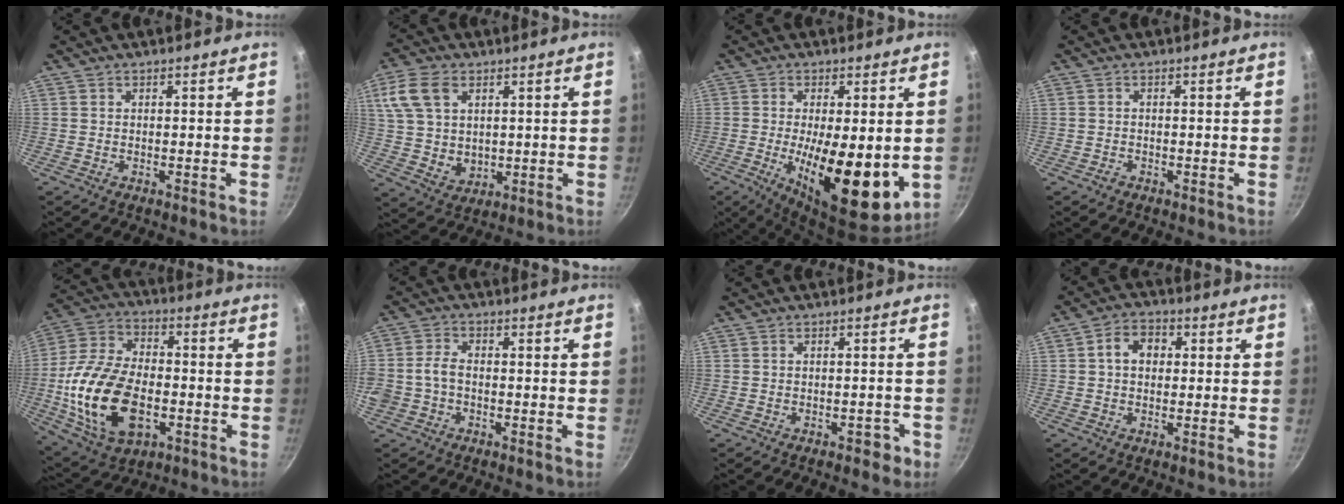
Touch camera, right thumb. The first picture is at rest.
{"total": 11.5, "force": [4.0, 8.1, 7.2], "torque": [-0.124, -0.014, 0.081]}
{"total": 16.1, "force": [-2.1, 6.0, 14.8], "torque": [-0.219, -0.013, -0.025]}
{"total": 0.9, "force": [-0.6, 0.6, 0.3], "torque": [-0.009, 0.006, -0.013]}
{"total": 21.7, "force": [-4.6, 13.1, 16.7], "torque": [-0.318, 0.021, -0.078]}
{"total": 5.5, "force": [-1.4, 3.9, 3.5], "torque": [-0.075, 0.022, -0.035]}
{"total": 2.8, "force": [-1.5, 1.7, 1.6], "torque": [-0.006, 0.025, -0.006]}
{"total": 5.9, "force": [0.8, 4.5, 3.8], "torque": [-0.041, 0.015, 0.003]}